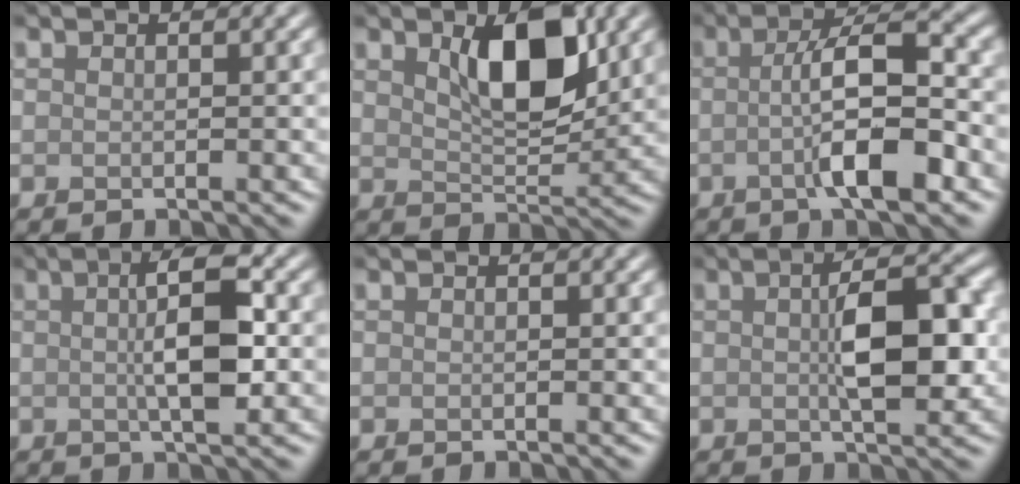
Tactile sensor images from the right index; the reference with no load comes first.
{"total": 5.7, "force": [2.2, 2.6, 4.6], "torque": [-0.080, -0.002, 0.037]}
{"total": 6.8, "force": [-1.5, 1.4, 6.4], "torque": [-0.103, 0.011, -0.032]}
{"total": 5.6, "force": [0.4, 1.3, 5.5], "torque": [-0.091, 0.008, 0.003]}
{"total": 0.0}
{"total": 6.2, "force": [0.2, 2.2, 5.7], "torque": [-0.094, 0.004, 0.004]}